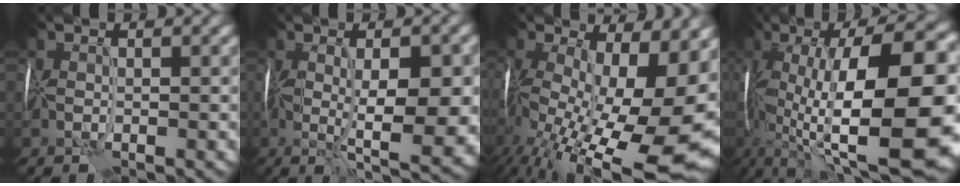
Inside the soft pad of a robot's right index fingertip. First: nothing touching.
{"total": 8.5, "force": [-0.7, 2.8, 7.9], "torque": [-0.141, -0.015, -0.006]}
{"total": 17.7, "force": [-3.2, 8.4, 15.3], "torque": [-0.246, -0.049, -0.022]}
{"total": 17.1, "force": [-2.0, 6.7, 15.6], "torque": [-0.266, 0.023, -0.038]}